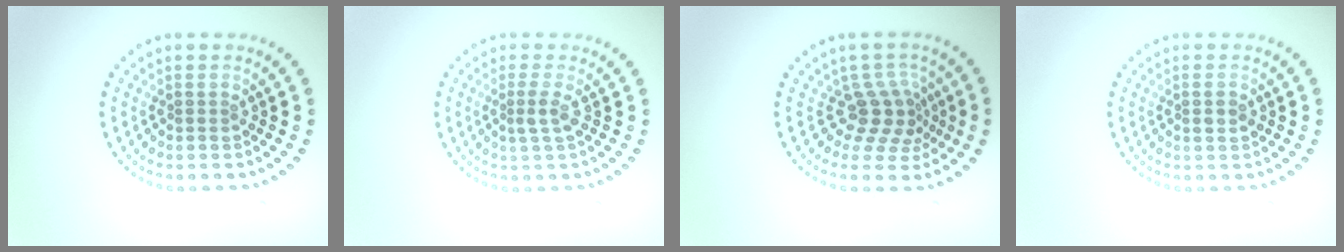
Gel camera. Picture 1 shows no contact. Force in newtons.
{"total": 1.5, "press": 1.1, "slide": 1.0}
{"total": 3.3, "press": 2.3, "slide": 2.4}
{"total": 1.2, "press": 1.1, "slide": 0.4}